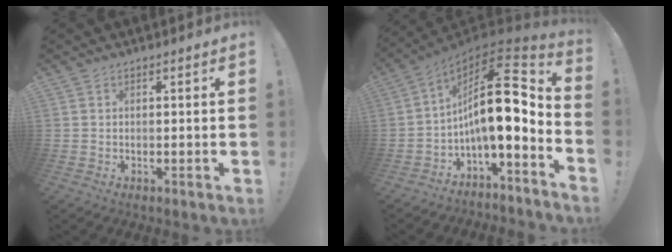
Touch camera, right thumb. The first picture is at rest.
{"total": 17.3, "force": [1.8, 6.0, 16.1], "torque": [-0.270, -0.021, 0.026]}